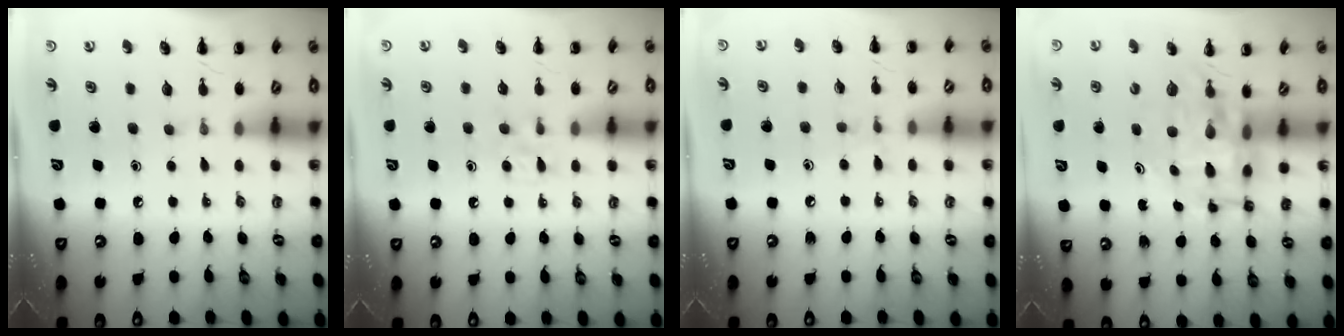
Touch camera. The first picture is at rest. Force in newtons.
{"total": 3.7, "press": 3.5, "slide": 1.2}
{"total": 6.0, "press": 5.7, "slide": 2.0}
{"total": 8.2, "press": 7.7, "slide": 2.9}